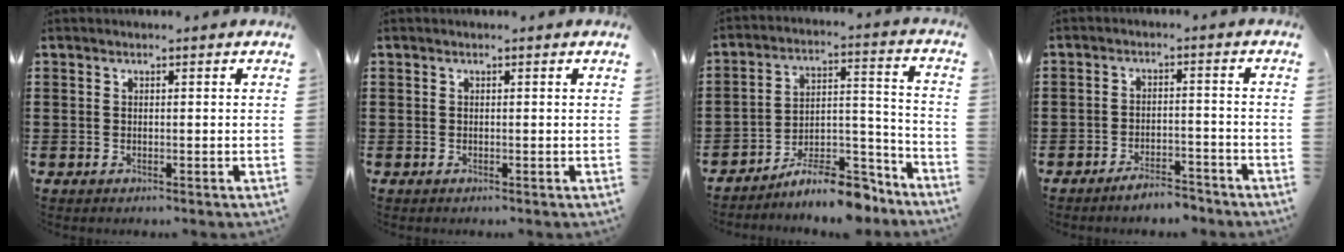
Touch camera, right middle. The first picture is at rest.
{"total": 0.0}
{"total": 10.4, "force": [-9.4, 1.7, 4.1], "torque": [-0.050, 0.040, -0.174]}
{"total": 4.1, "force": [-4.0, 0.6, 0.8], "torque": [-0.014, 0.008, -0.079]}